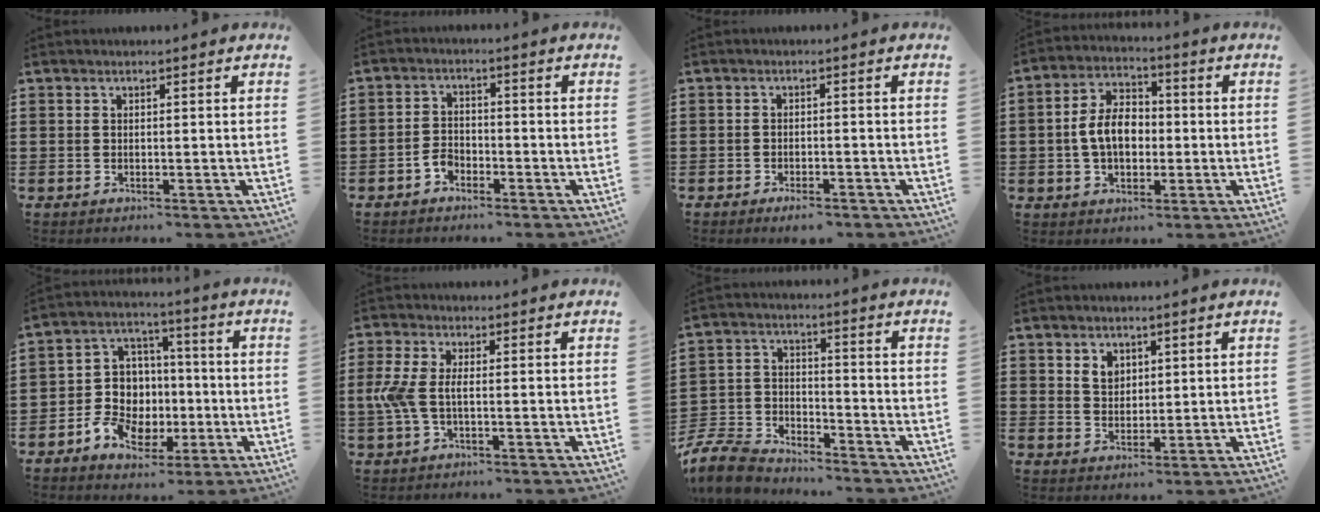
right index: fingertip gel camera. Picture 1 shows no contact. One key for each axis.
{"total": 2.5, "fx": -1.8, "fy": 1.4, "fz": 1.1, "tx": -0.033, "ty": -0.002, "tz": -0.038}
{"total": 1.9, "fx": -1.8, "fy": 0.2, "fz": 0.6, "tx": -0.016, "ty": -0.002, "tz": -0.033}
{"total": 7.4, "fx": -0.6, "fy": 4.8, "fz": 5.6, "tx": -0.130, "ty": 0.009, "tz": -0.018}
{"total": 9.4, "fx": -2.7, "fy": 7.9, "fz": 4.3, "tx": -0.084, "ty": 0.018, "tz": -0.042}
{"total": 4.8, "fx": -0.6, "fy": 2.0, "fz": 4.3, "tx": -0.113, "ty": -0.008, "tz": -0.022}
{"total": 8.1, "fx": -7.7, "fy": 1.7, "fz": 1.8, "tx": -0.059, "ty": 0.010, "tz": -0.157}
{"total": 3.0, "fx": 1.6, "fy": 2.3, "fz": 1.2, "tx": -0.032, "ty": 0.008, "tz": 0.030}